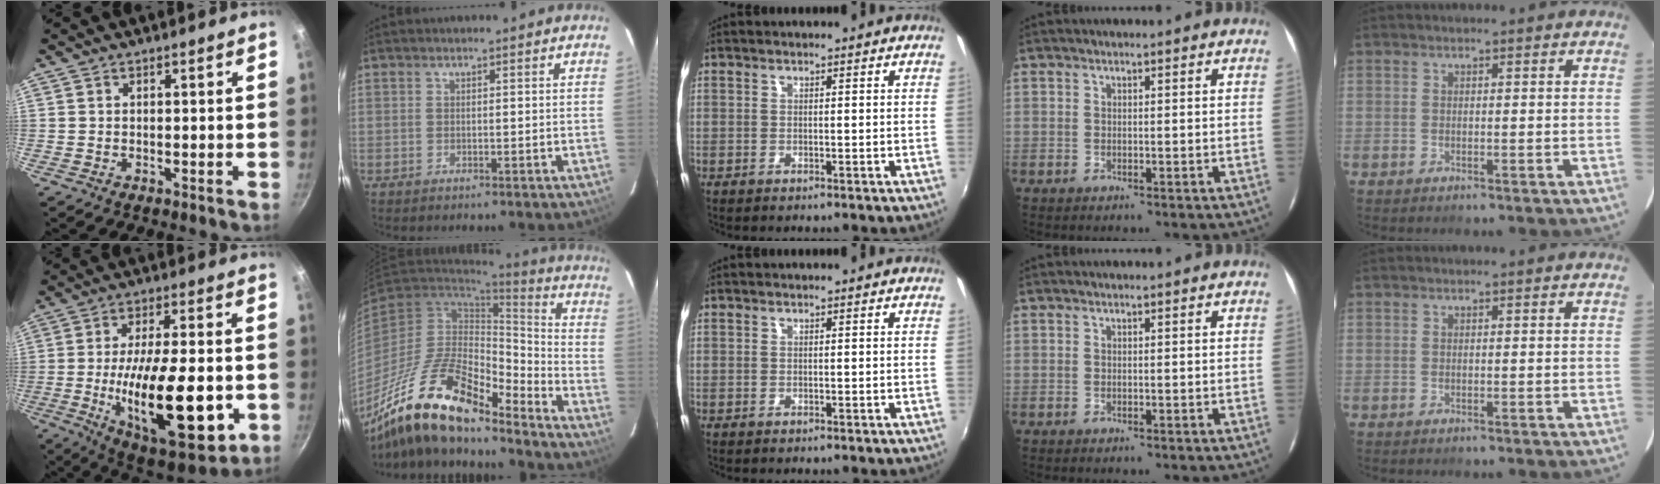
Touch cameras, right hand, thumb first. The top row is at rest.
{"thumb": {"total": 24.4, "force": [-5.2, 8.8, 22.2], "torque": [-0.340, 0.000, -0.075]}, "index": {"total": 20.6, "force": [-15.6, 6.3, 12.0], "torque": [-0.226, -0.013, -0.283]}}